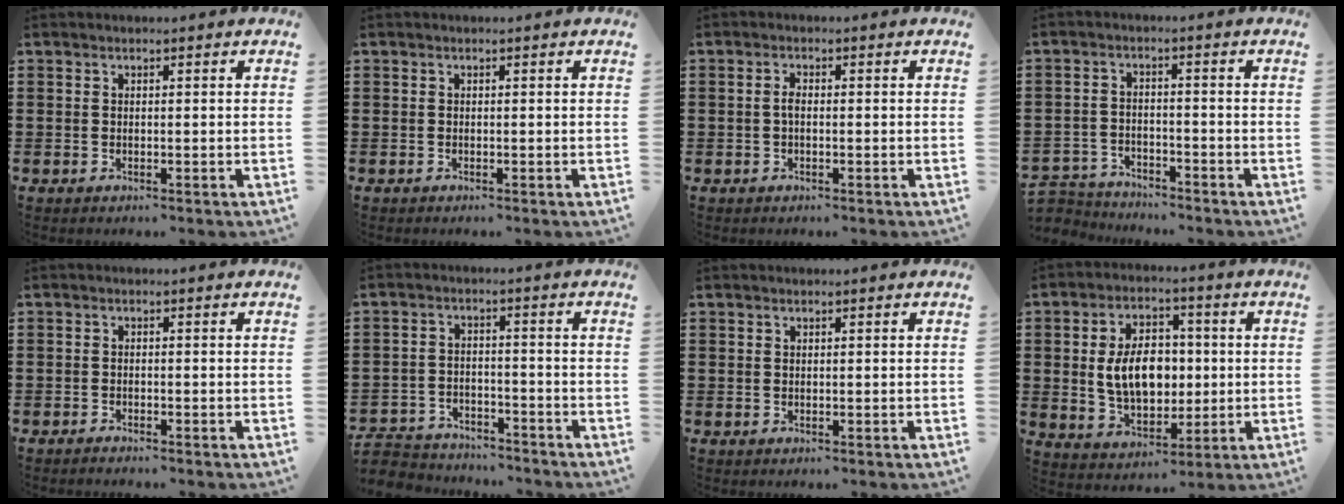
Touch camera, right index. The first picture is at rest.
{"total": 0.0}
{"total": 1.5, "force": [-0.2, 0.5, 1.4], "torque": [-0.035, -0.003, -0.007]}
{"total": 3.7, "force": [-3.7, 0.6, -0.2], "torque": [-0.011, -0.003, -0.083]}
{"total": 0.9, "force": [-0.9, 0.0, 0.0], "torque": [-0.001, 0.002, -0.019]}
{"total": 4.1, "force": [-4.1, 0.7, -0.1], "torque": [-0.019, -0.001, -0.091]}
{"total": 0.0}
{"total": 9.4, "force": [0.6, 6.1, 7.0], "torque": [-0.131, 0.007, 0.006]}